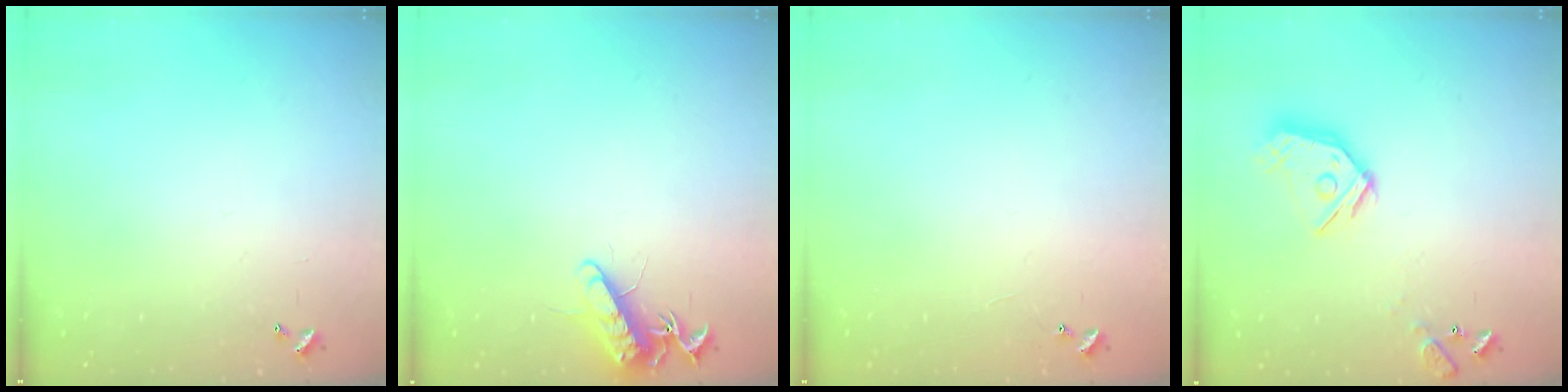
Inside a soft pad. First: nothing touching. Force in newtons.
{"total": 11.9, "press": 11.8, "slide": 1.3}
{"total": 5.1, "press": 5.0, "slide": 0.3}
{"total": 14.1, "press": 14.1, "slide": 1.1}